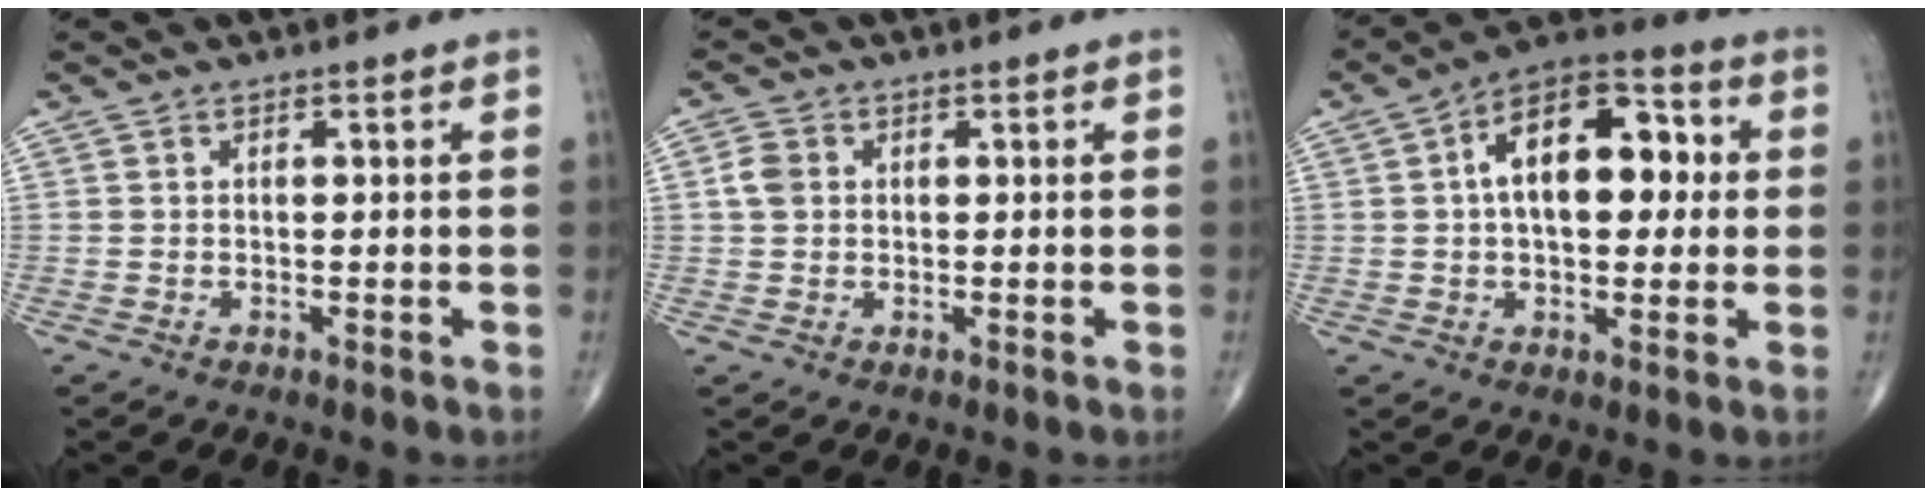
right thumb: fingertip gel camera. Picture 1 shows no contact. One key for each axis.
{"total": 3.1, "fx": 0.5, "fy": 2.5, "fz": 1.8, "tx": -0.034, "ty": 0.006, "tz": 0.007}
{"total": 15.8, "fx": 2.4, "fy": 8.7, "fz": 13.0, "tx": -0.173, "ty": 0.028, "tz": 0.028}